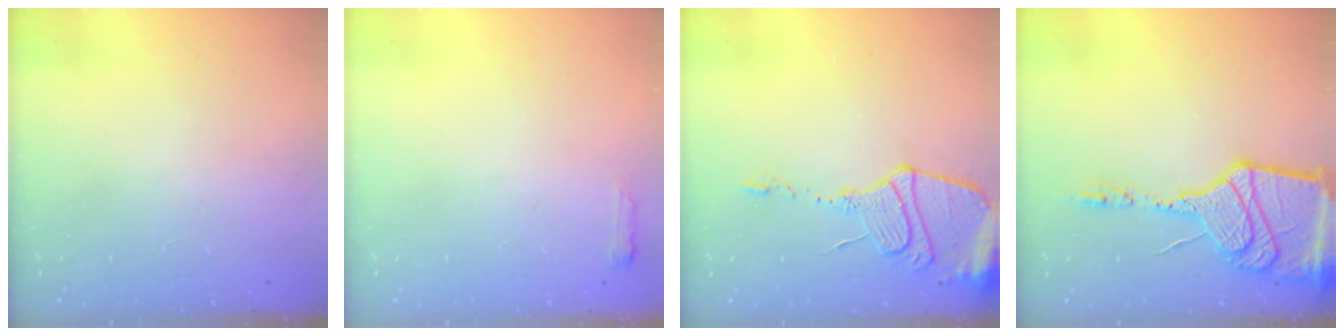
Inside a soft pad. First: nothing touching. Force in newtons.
{"total": 2.7, "press": 2.6, "slide": 0.5}
{"total": 14.1, "press": 14.0, "slide": 1.3}
{"total": 24.1, "press": 21.5, "slide": 10.8}